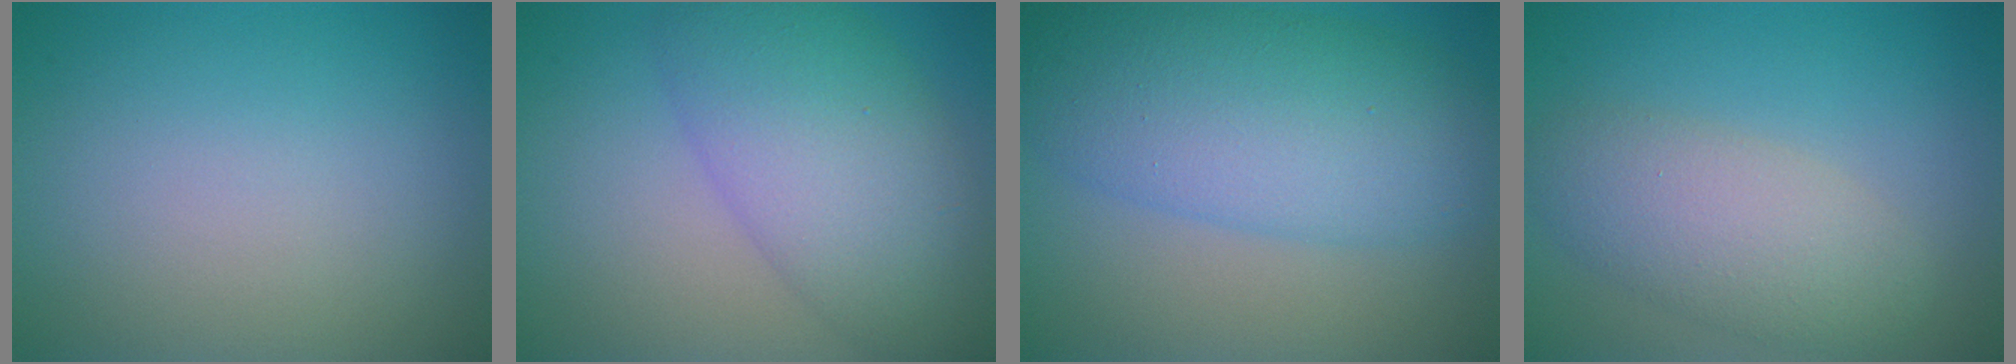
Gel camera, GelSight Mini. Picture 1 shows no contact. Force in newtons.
{"total": 7.9, "press": 7.9, "slide": 0.1}
{"total": 8.9, "press": 8.9, "slide": 0.0}
{"total": 4.6, "press": 4.6, "slide": 0.0}